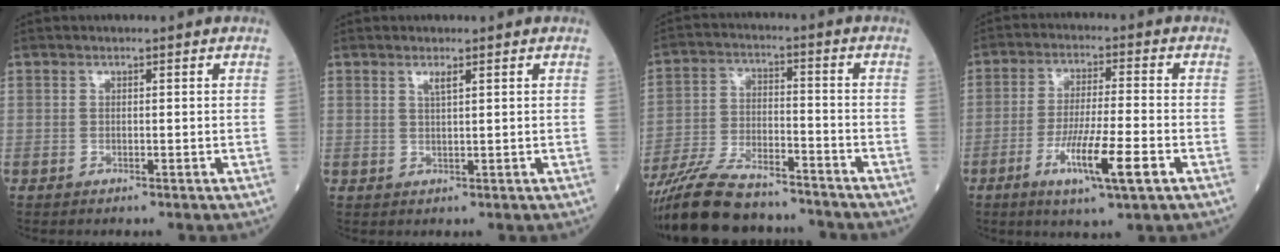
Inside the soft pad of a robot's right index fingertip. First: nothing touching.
{"total": 1.5, "force": [0.9, 0.0, 1.2], "torque": [-0.023, -0.002, 0.018]}
{"total": 16.5, "force": [-14.8, 3.5, 6.4], "torque": [-0.132, -0.006, -0.248]}
{"total": 9.8, "force": [-4.1, 0.3, 8.9], "torque": [-0.163, -0.016, -0.072]}